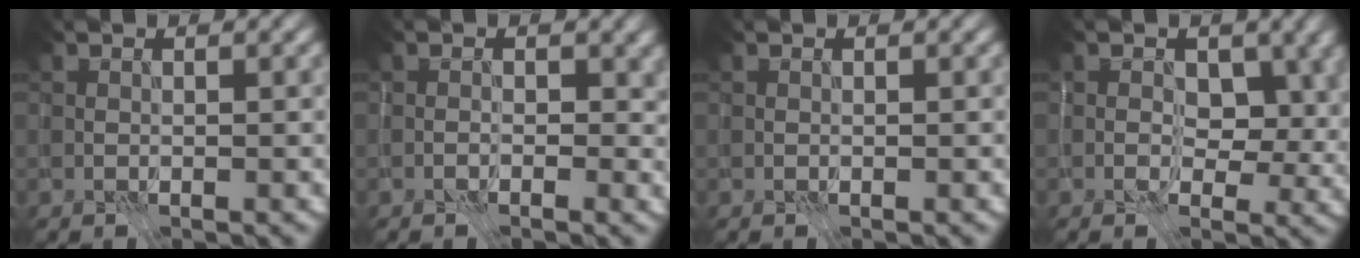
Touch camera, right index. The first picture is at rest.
{"total": 1.8, "force": [-0.5, 1.2, 1.3], "torque": [-0.017, -0.003, -0.011]}
{"total": 0.0}
{"total": 5.1, "force": [0.8, 3.6, 3.5], "torque": [-0.039, -0.010, 0.008]}